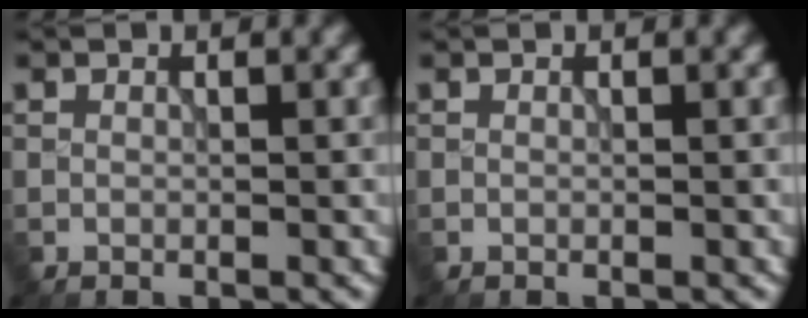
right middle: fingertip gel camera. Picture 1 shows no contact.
{"total": 0.0}